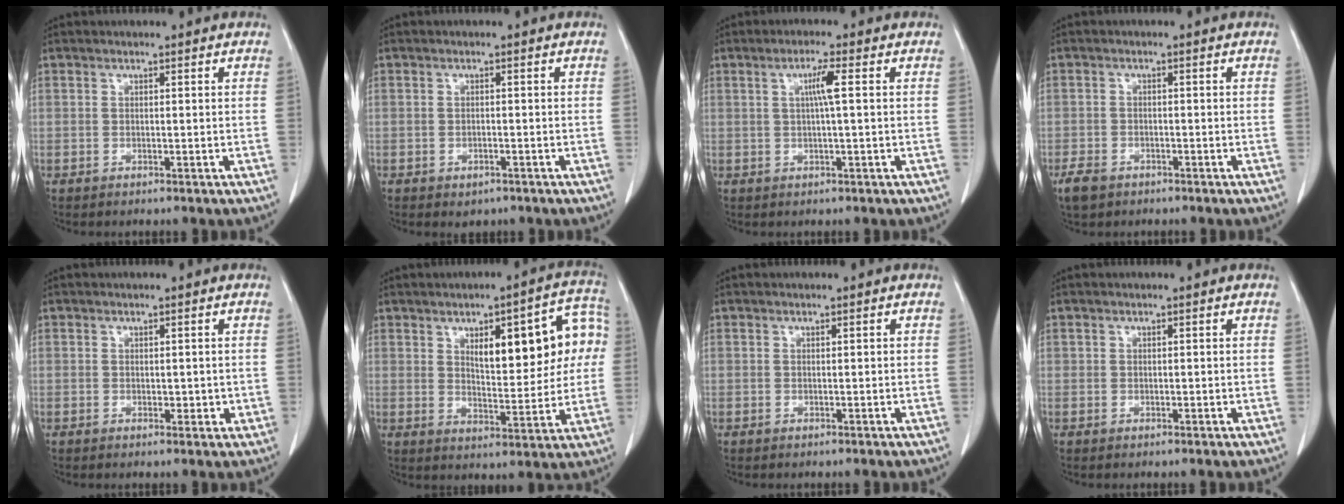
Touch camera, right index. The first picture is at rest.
{"total": 1.7, "force": [-1.0, 1.0, 0.8], "torque": [-0.011, 0.000, -0.005]}
{"total": 3.4, "force": [0.6, -0.4, 3.3], "torque": [-0.061, 0.002, 0.011]}
{"total": 3.3, "force": [-2.3, 1.9, 1.4], "torque": [-0.034, -0.001, -0.035]}
{"total": 1.7, "force": [0.2, 1.2, 1.1], "torque": [-0.012, -0.002, 0.005]}
{"total": 14.8, "force": [3.8, 4.6, 13.6], "torque": [-0.175, 0.032, 0.056]}
{"total": 0.0}
{"total": 0.6, "force": [0.3, 0.5, 0.1], "torque": [0.007, 0.000, 0.003]}